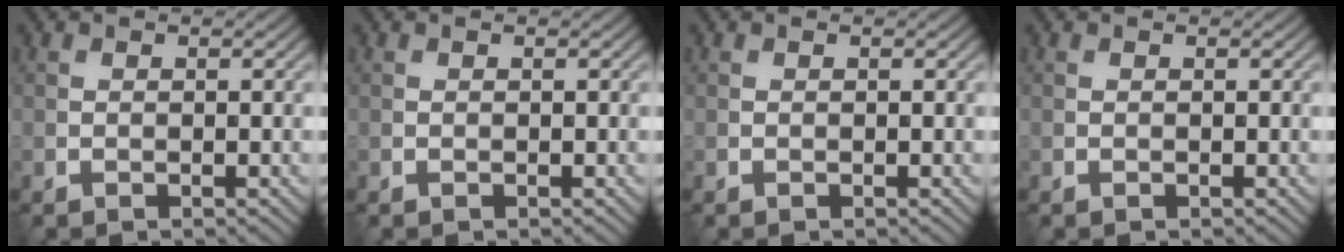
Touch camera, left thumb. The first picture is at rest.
{"total": 0.0}
{"total": 0.0}
{"total": 0.0}